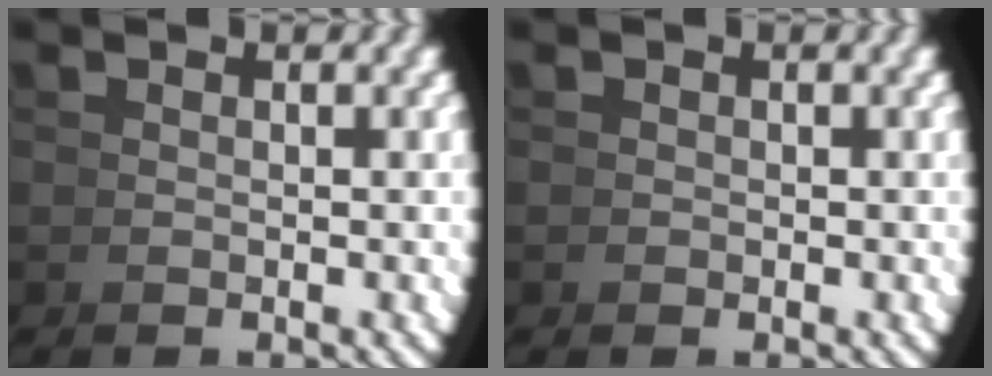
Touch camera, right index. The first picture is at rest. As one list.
[{"total": 0.6, "force": [0.2, 0.6, 0.0], "torque": [0.003, -0.004, 0.005]}]